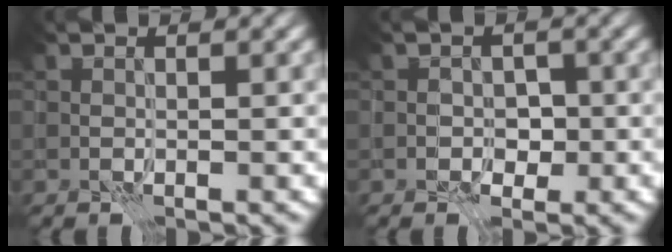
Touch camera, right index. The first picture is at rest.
{"total": 1.7, "force": [-0.5, 1.3, 0.9], "torque": [-0.007, -0.001, -0.010]}